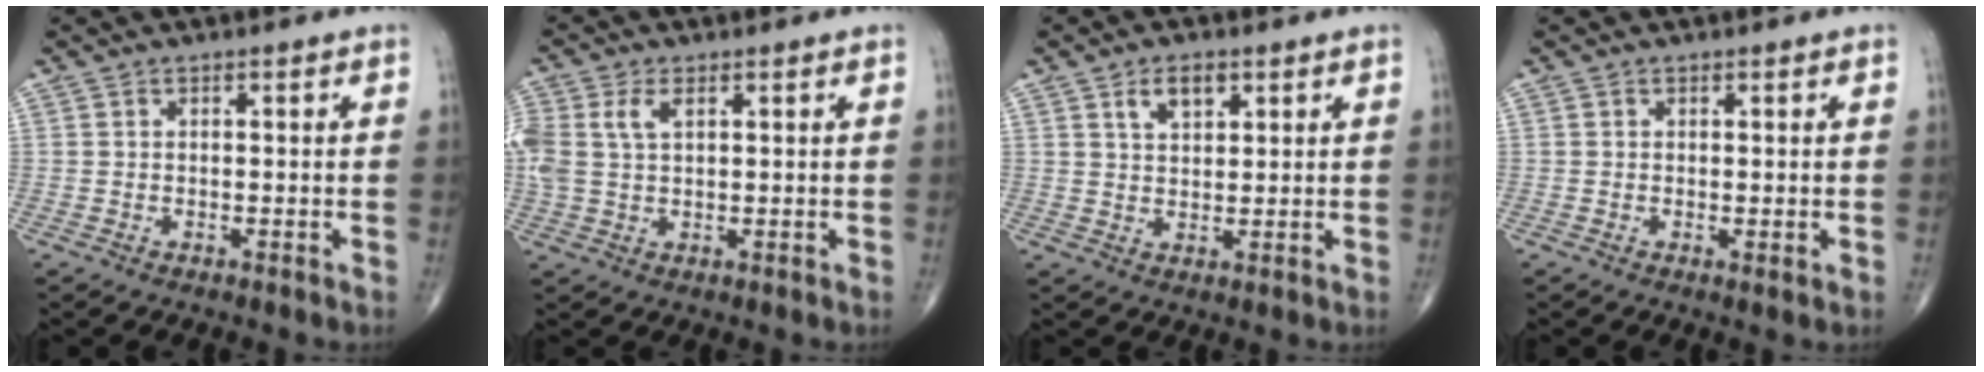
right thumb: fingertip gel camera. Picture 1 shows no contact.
{"total": 6.9, "force": [2.1, 4.0, 5.2], "torque": [-0.138, 0.013, 0.046]}
{"total": 4.8, "force": [2.4, 2.7, 3.1], "torque": [-0.040, -0.010, 0.043]}
{"total": 0.8, "force": [0.1, 0.2, 0.7], "torque": [-0.014, -0.005, 0.001]}